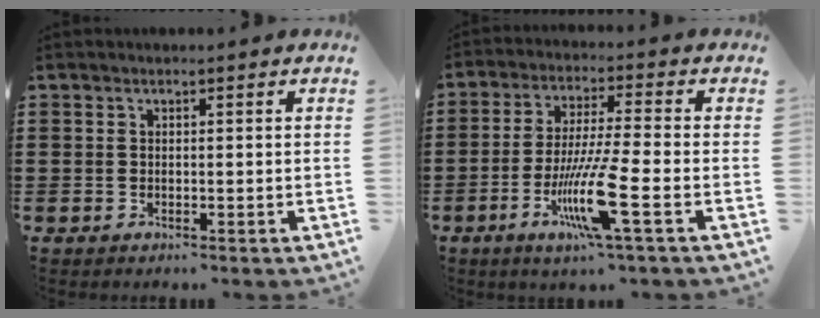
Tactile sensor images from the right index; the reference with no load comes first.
{"total": 10.9, "force": [-4.4, 0.7, 10.0], "torque": [-0.204, -0.014, -0.085]}